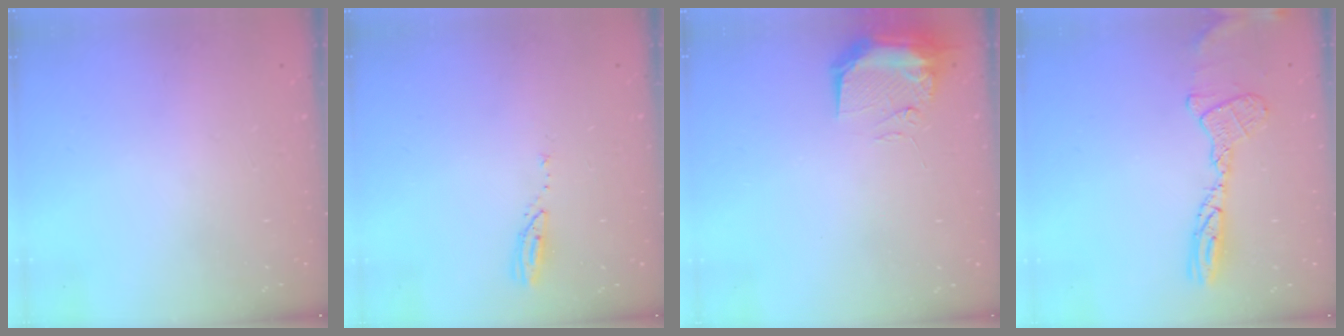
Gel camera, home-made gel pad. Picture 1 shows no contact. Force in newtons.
{"total": 3.7, "press": 3.7, "slide": 0.3}
{"total": 14.8, "press": 11.3, "slide": 9.5}
{"total": 12.1, "press": 12.0, "slide": 0.9}